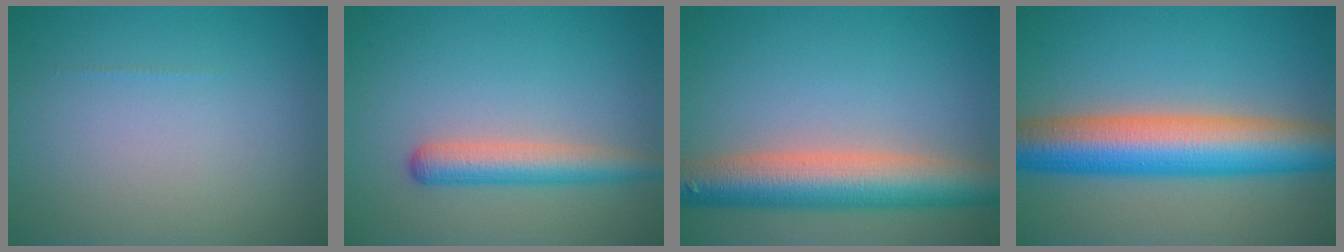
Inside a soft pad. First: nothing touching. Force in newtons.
{"total": 3.5, "press": 3.5, "slide": 0.1}
{"total": 8.2, "press": 8.1, "slide": 0.3}
{"total": 10.3, "press": 10.3, "slide": 0.4}